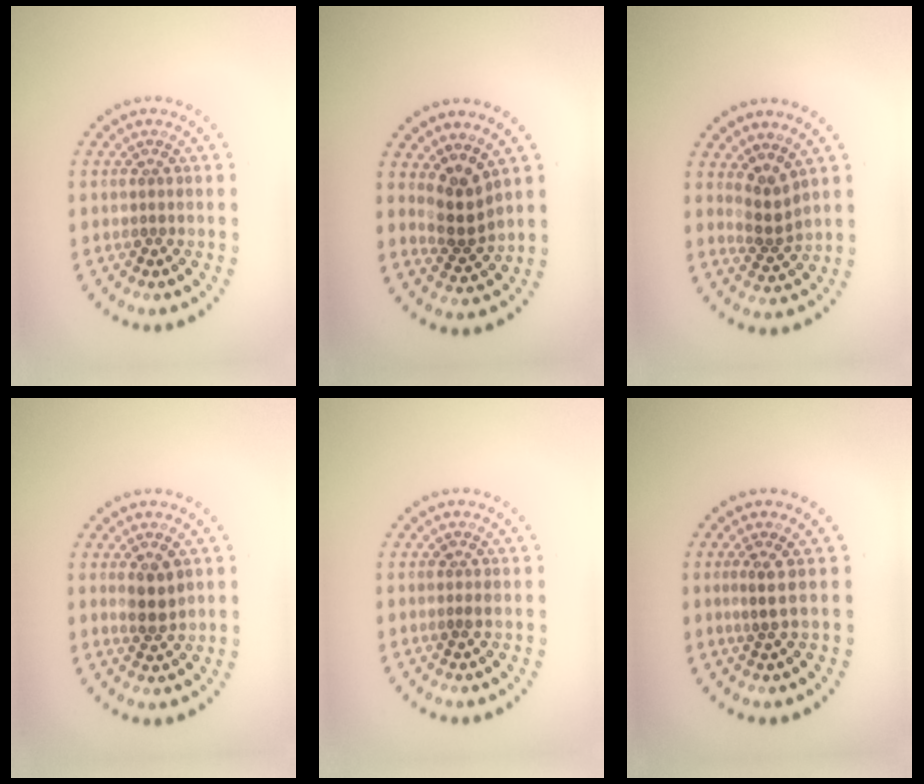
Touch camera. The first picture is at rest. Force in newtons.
{"total": 2.8, "press": 2.0, "slide": 1.9}
{"total": 2.2, "press": 1.5, "slide": 1.6}
{"total": 2.4, "press": 2.3, "slide": 0.7}
{"total": 0.6, "press": 0.6, "slide": 0.2}
{"total": 1.4, "press": 0.9, "slide": 1.0}